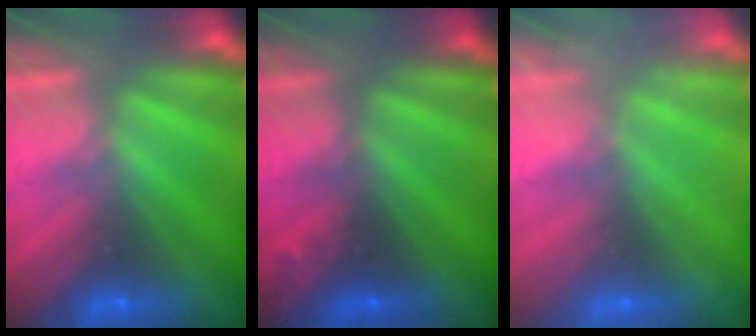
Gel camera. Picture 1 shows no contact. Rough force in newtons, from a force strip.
{"total": 2.4}
{"total": 2.3}